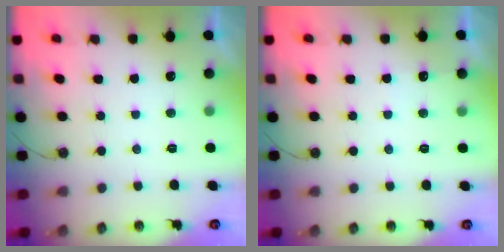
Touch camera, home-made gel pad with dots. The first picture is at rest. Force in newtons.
{"total": 3.9, "press": 3.8, "slide": 0.5}